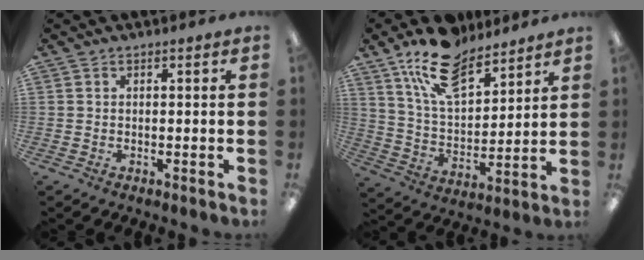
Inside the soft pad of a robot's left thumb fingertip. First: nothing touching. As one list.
[{"total": 15.9, "force": [11.6, 7.5, 8.0], "torque": [-0.150, -0.053, 0.211]}]